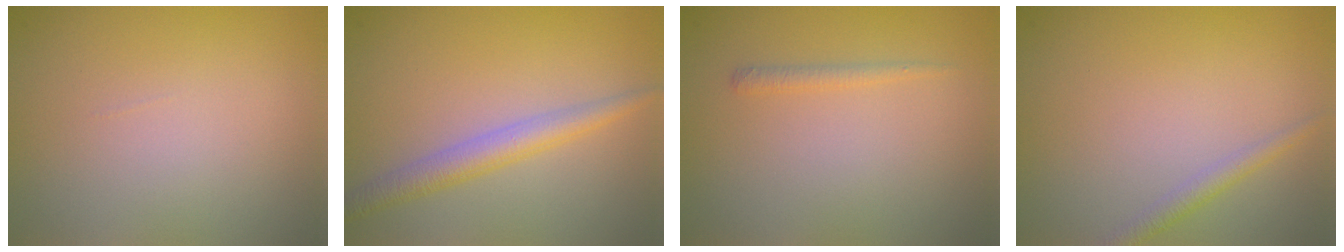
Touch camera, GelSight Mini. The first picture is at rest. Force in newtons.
{"total": 2.9, "press": 2.9, "slide": 0.1}
{"total": 0.9, "press": 0.9, "slide": 0.1}
{"total": 1.5, "press": 1.5, "slide": 0.0}